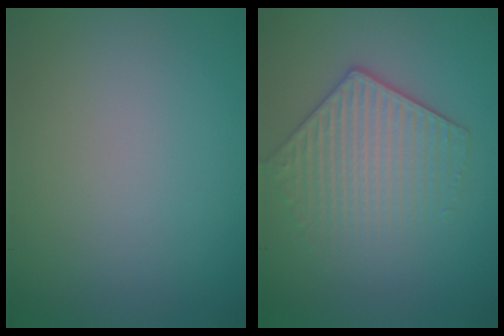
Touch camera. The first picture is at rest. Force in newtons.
{"total": 4.3, "press": 3.7, "slide": 2.2}